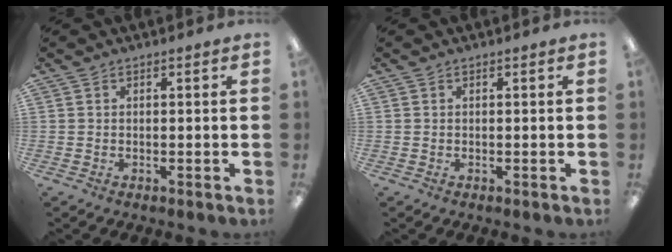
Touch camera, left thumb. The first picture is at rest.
{"total": 0.0}